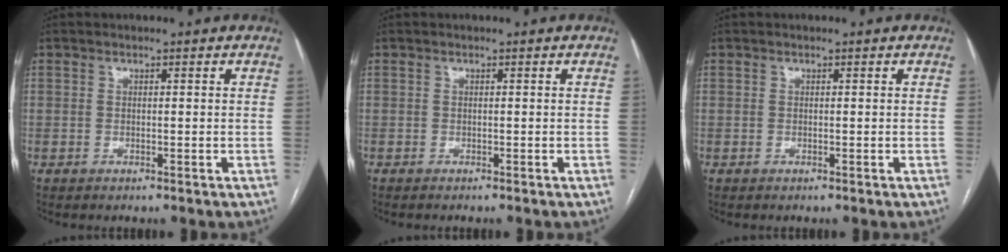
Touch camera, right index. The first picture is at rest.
{"total": 0.7, "force": [-0.7, 0.2, 0.1], "torque": [-0.005, 0.000, -0.013]}
{"total": 0.0}